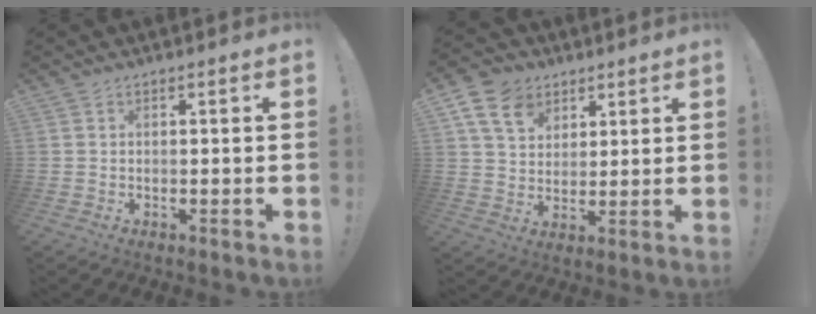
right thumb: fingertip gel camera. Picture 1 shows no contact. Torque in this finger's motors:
{"motor_torque": [0.00, 0.19, 0.50, 0.36, 0.00]}